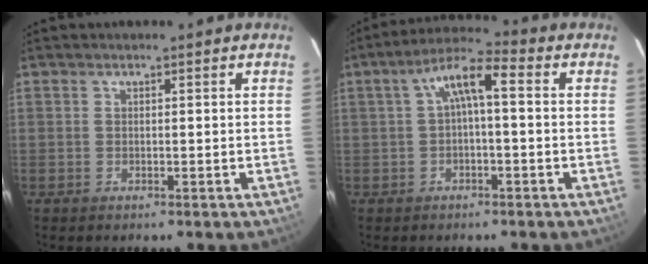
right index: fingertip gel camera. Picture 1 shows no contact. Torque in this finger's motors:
{"motor_torque": [0.65, -0.09, 0.51, 0.12]}